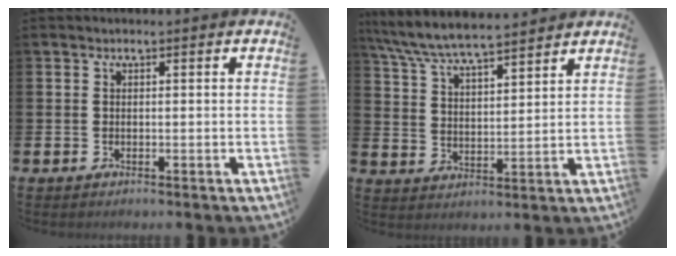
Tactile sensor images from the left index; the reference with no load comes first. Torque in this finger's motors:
{"motor_torque": [1.06, -1.08, 0.78, 0.21]}